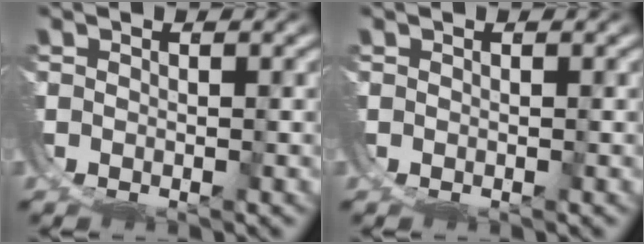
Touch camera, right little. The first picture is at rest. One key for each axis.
{"total": 0.0}